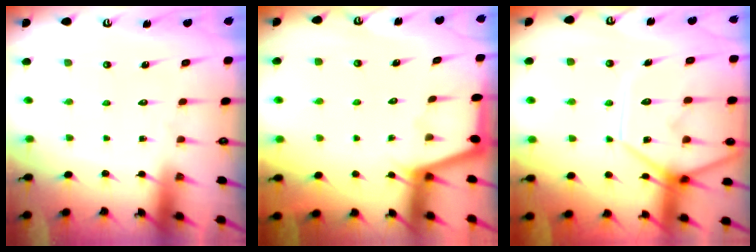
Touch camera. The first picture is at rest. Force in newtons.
{"total": 1.4, "press": 1.3, "slide": 0.3}
{"total": 17.2, "press": 17.1, "slide": 1.6}